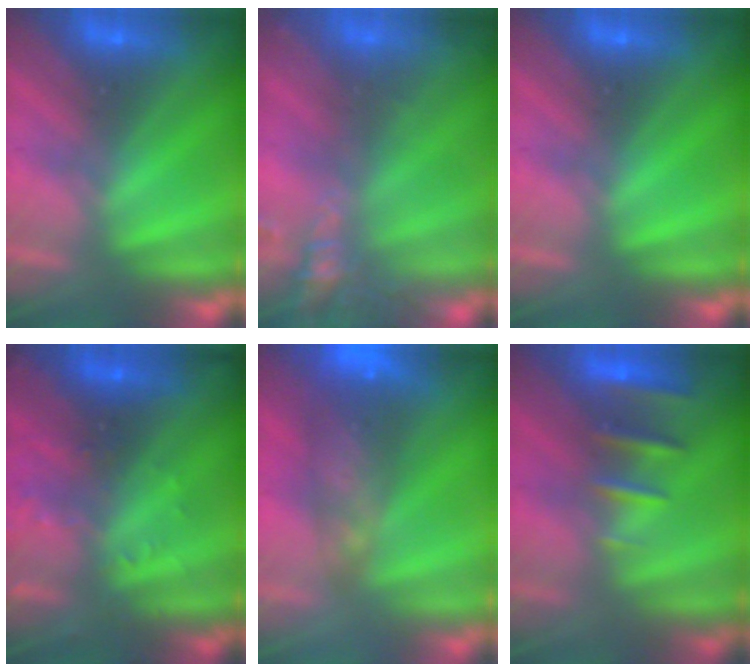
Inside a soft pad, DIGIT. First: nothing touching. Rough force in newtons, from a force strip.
{"total": 7.7}
{"total": 0.0}
{"total": 2.9}
{"total": 8.2}
{"total": 2.4}